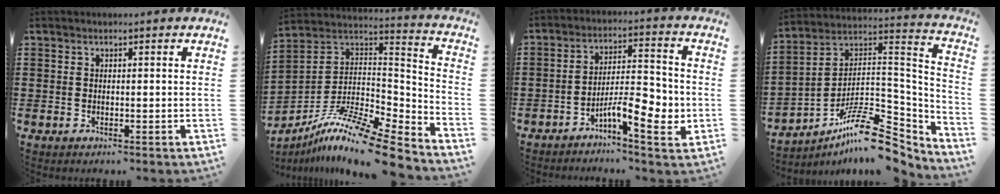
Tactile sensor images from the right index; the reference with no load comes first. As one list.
[{"total": 12.9, "force": [-9.9, 1.5, 8.0], "torque": [-0.150, 0.008, -0.193]}, {"total": 8.6, "force": [-3.5, 2.5, 7.5], "torque": [-0.121, 0.000, -0.061]}, {"total": 12.9, "force": [-9.1, 4.1, 8.2], "torque": [-0.134, 0.023, -0.169]}]